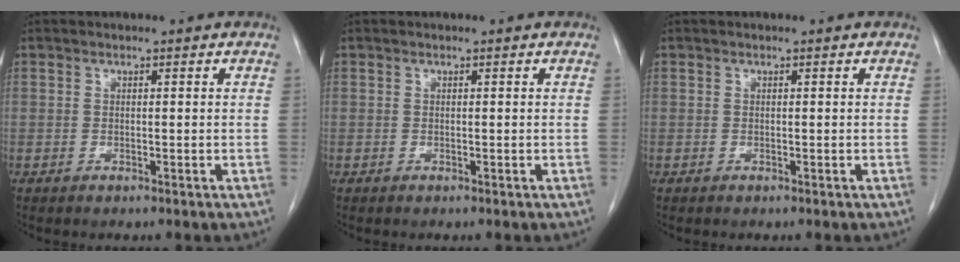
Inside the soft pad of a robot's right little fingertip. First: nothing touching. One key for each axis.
{"total": 0.0}
{"total": 0.0}